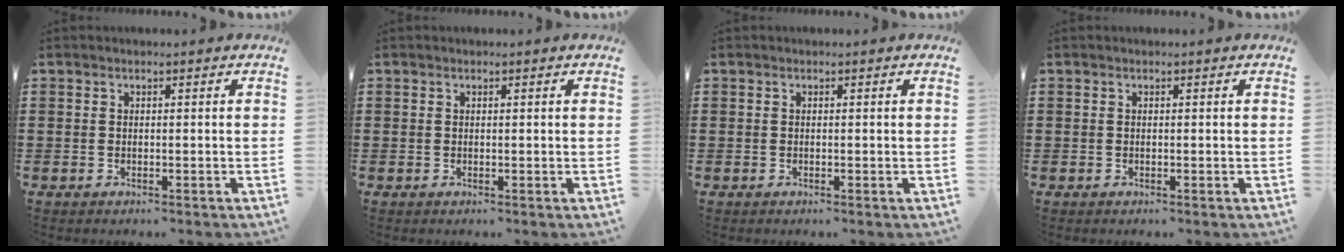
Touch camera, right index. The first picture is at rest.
{"total": 0.0}
{"total": 0.0}
{"total": 0.0}